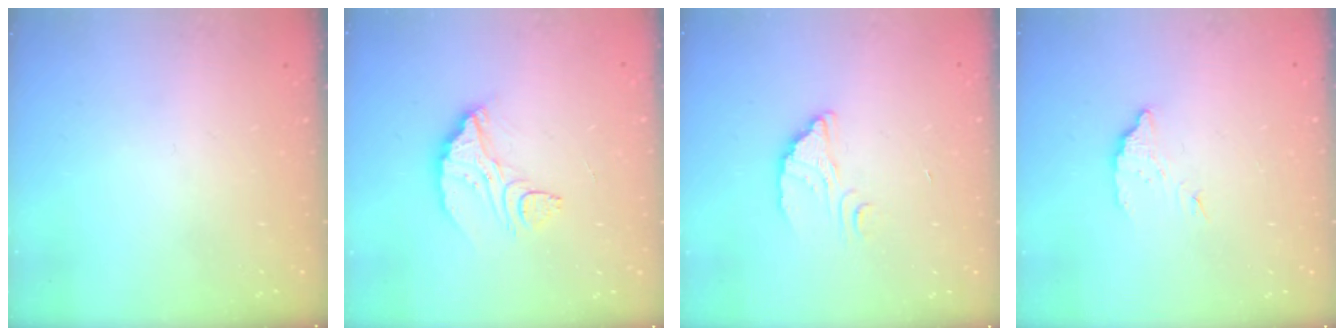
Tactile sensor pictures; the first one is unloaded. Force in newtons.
{"total": 9.8, "press": 9.7, "slide": 0.8}
{"total": 2.7, "press": 2.7, "slide": 0.1}
{"total": 3.2, "press": 3.2, "slide": 0.1}